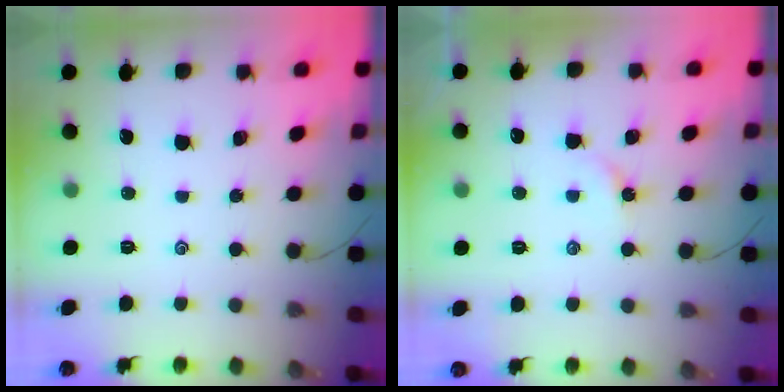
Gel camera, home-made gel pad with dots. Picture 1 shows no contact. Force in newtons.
{"total": 3.0, "press": 2.9, "slide": 0.4}